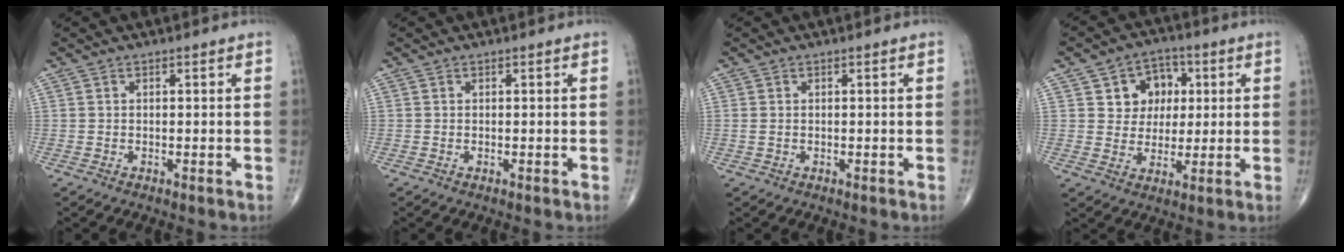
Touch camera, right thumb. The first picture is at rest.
{"total": 0.0}
{"total": 0.9, "force": [0.0, 0.7, 0.5], "torque": [-0.015, 0.004, 0.006]}
{"total": 8.9, "force": [2.5, 7.6, 4.0], "torque": [-0.012, -0.002, 0.038]}